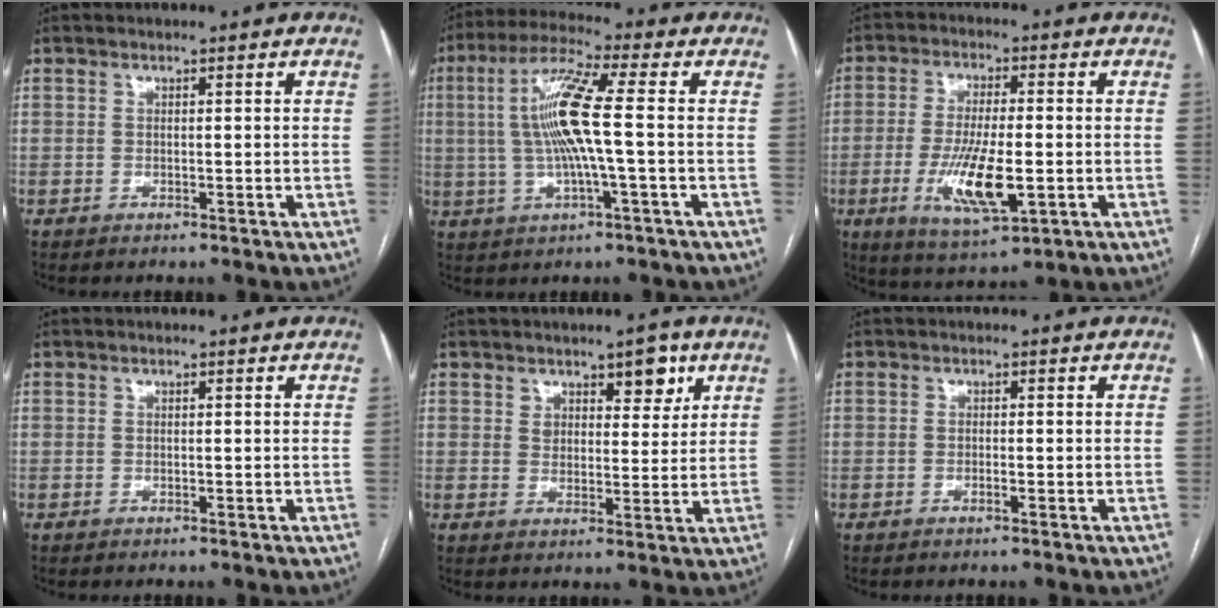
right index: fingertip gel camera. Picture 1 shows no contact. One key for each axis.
{"total": 11.1, "fx": 0.3, "fy": 0.1, "fz": 11.1, "tx": -0.225, "ty": 0.011, "tz": 0.002}
{"total": 11.3, "fx": -2.8, "fy": 2.6, "fz": 10.6, "tx": -0.209, "ty": -0.018, "tz": -0.041}
{"total": 0.0}
{"total": 5.5, "fx": 3.3, "fy": 2.9, "fz": 3.3, "tx": -0.040, "ty": 0.001, "tz": 0.049}
{"total": 0.8, "fx": -0.4, "fy": 0.0, "fz": 0.6, "tx": -0.015, "ty": 0.000, "tz": -0.006}